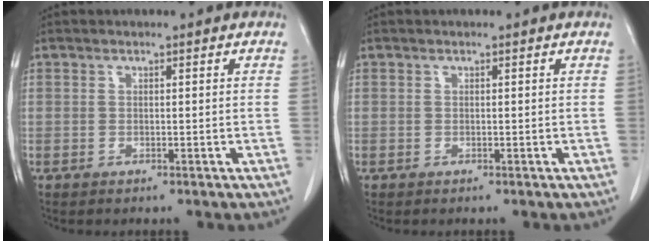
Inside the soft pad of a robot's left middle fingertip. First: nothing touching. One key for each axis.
{"total": 0.0}